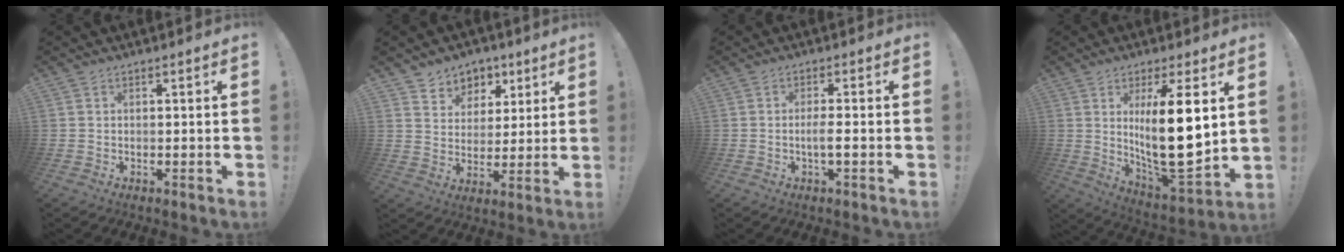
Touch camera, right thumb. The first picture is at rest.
{"total": 7.0, "force": [4.0, 5.7, 0.5], "torque": [-0.005, -0.038, 0.080]}
{"total": 3.7, "force": [-0.9, 0.3, 3.6], "torque": [-0.064, -0.004, -0.016]}
{"total": 17.7, "force": [3.9, 4.9, 16.6], "torque": [-0.282, -0.042, 0.057]}